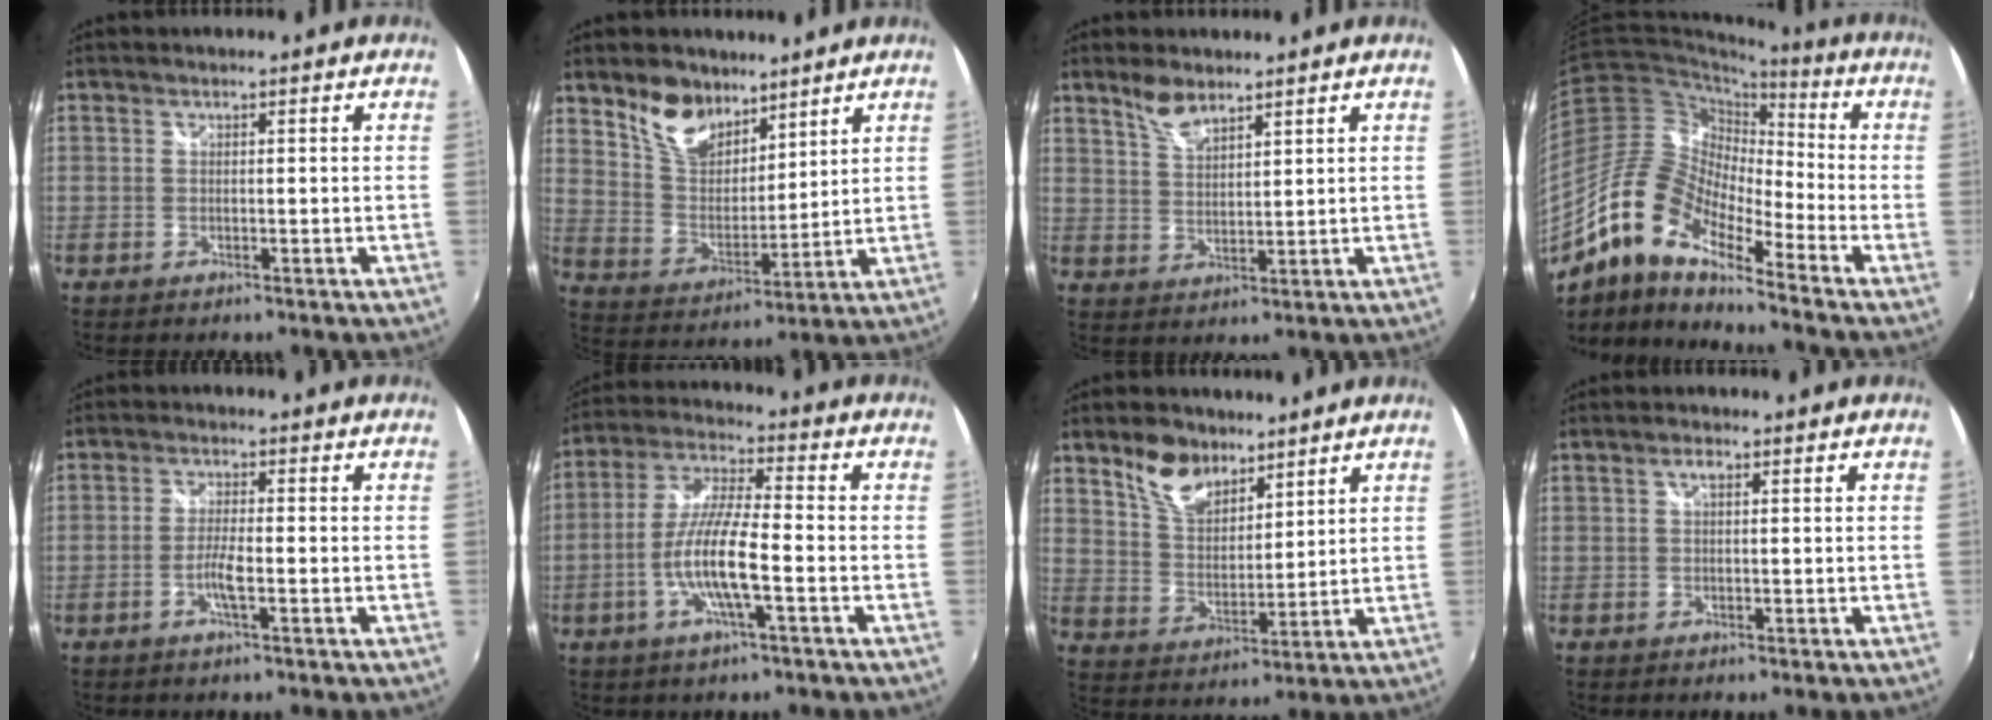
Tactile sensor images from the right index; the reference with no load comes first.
{"total": 10.9, "force": [7.9, 5.8, 4.8], "torque": [-0.092, 0.004, 0.153]}
{"total": 5.0, "force": [4.0, 1.7, 2.6], "torque": [-0.046, 0.003, 0.079]}
{"total": 14.9, "force": [-9.8, 5.3, 10.0], "torque": [-0.178, 0.006, -0.206]}
{"total": 3.5, "force": [-1.6, 0.2, 3.1], "torque": [-0.066, -0.003, -0.031]}
{"total": 10.8, "force": [-3.8, 1.4, 10.0], "torque": [-0.208, -0.004, -0.071]}
{"total": 9.4, "force": [6.6, 4.9, 4.5], "torque": [-0.081, 0.010, 0.126]}
{"total": 1.4, "force": [0.4, 0.5, 1.2], "torque": [-0.022, 0.005, 0.005]}